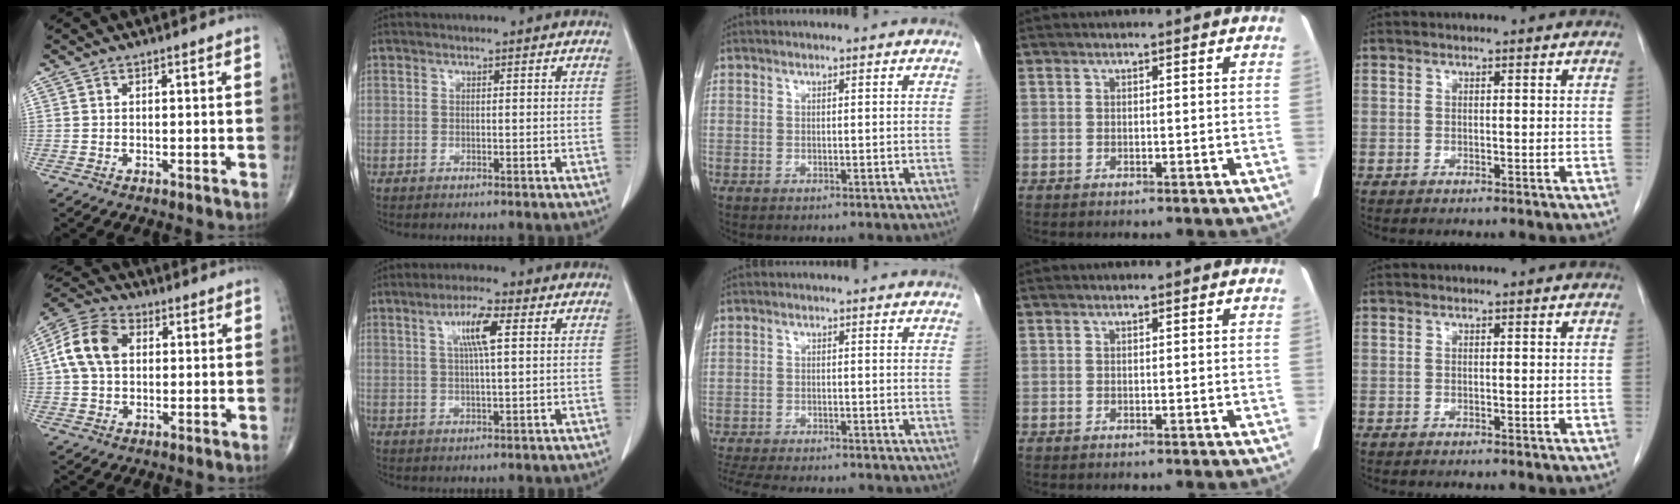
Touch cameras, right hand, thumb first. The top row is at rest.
{"thumb": {"total": 11.0, "force": [1.7, 7.8, 7.6], "torque": [-0.144, 0.024, 0.022]}, "index": {"total": 5.9, "force": [2.0, 0.6, 5.5], "torque": [-0.102, 0.005, 0.035]}, "middle": {"total": 13.0, "force": [-11.4, 3.0, 5.6], "torque": [-0.116, -0.016, -0.157]}}